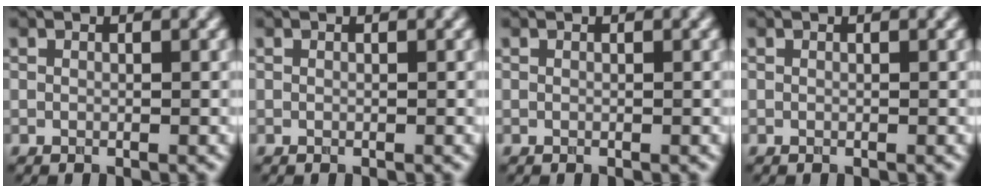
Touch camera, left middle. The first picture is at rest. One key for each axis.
{"total": 0.0}
{"total": 0.0}
{"total": 0.0}